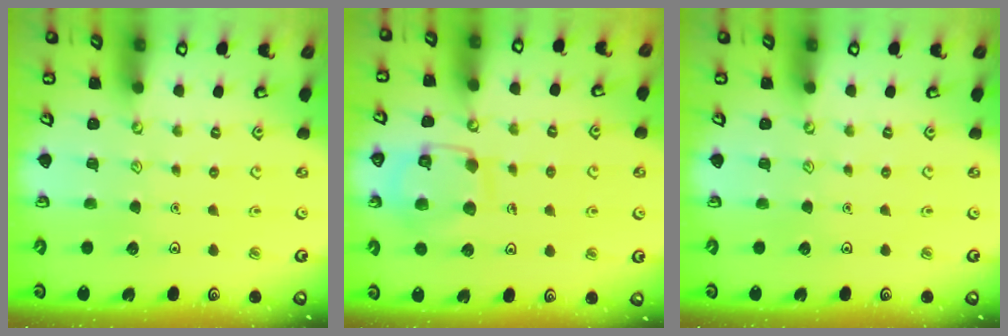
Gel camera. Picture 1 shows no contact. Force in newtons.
{"total": 10.7, "press": 10.7, "slide": 0.5}
{"total": 0.0}